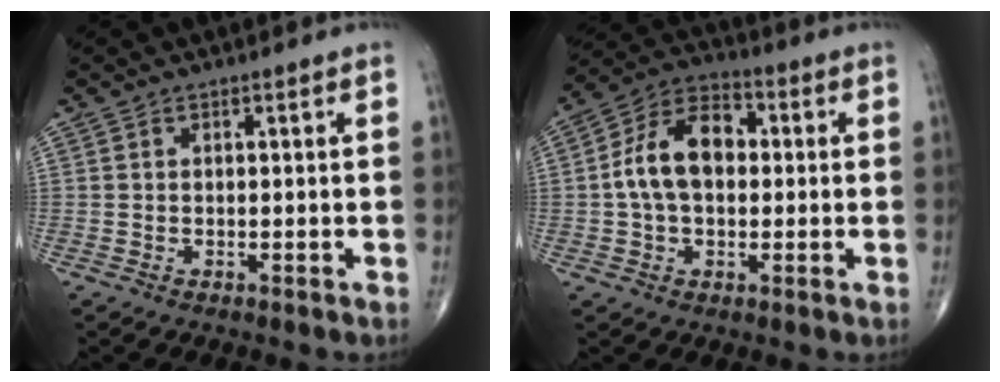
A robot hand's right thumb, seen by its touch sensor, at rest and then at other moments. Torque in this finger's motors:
{"motor_torque": [1.75, 1.67, 1.19, -0.19, 0.14]}